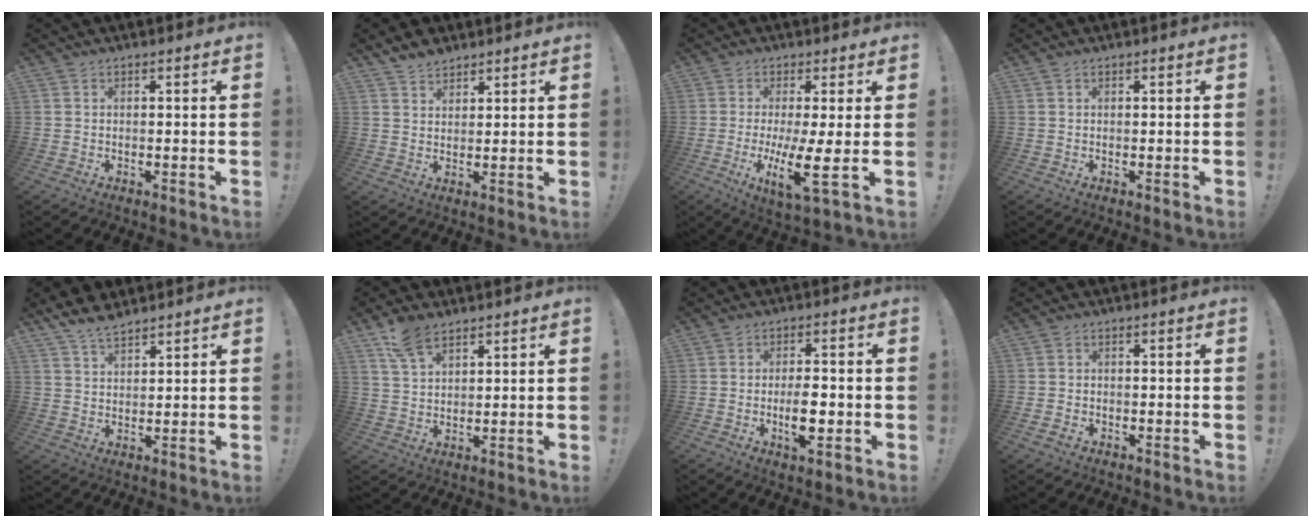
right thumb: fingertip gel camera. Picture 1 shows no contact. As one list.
[{"total": 4.7, "force": [4.1, 2.0, 1.1], "torque": [-0.017, -0.022, 0.076]}, {"total": 10.5, "force": [-1.2, 1.3, 10.4], "torque": [-0.178, -0.022, -0.020]}, {"total": 0.0}, {"total": 6.3, "force": [5.3, 2.2, 2.6], "torque": [-0.047, -0.028, 0.100]}, {"total": 7.9, "force": [5.4, 3.7, 4.3], "torque": [-0.080, -0.019, 0.104]}, {"total": 7.7, "force": [-1.8, 2.8, 6.9], "torque": [-0.115, -0.004, -0.034]}, {"total": 1.8, "force": [-0.8, 1.4, 0.8], "torque": [-0.011, 0.007, -0.014]}]